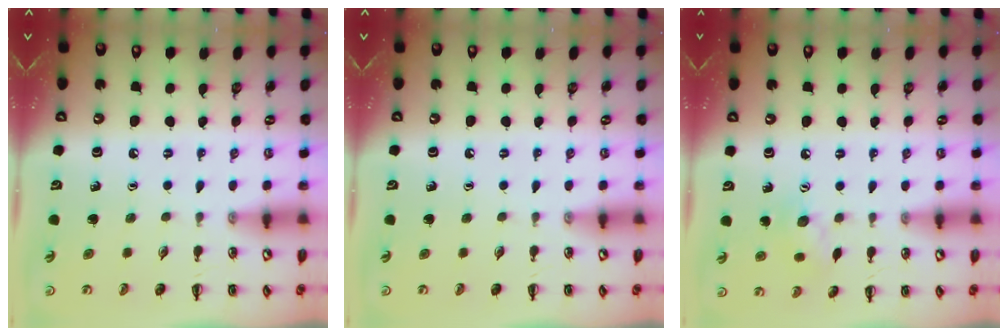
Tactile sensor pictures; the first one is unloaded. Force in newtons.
{"total": 0.0}
{"total": 7.4, "press": 7.3, "slide": 1.3}